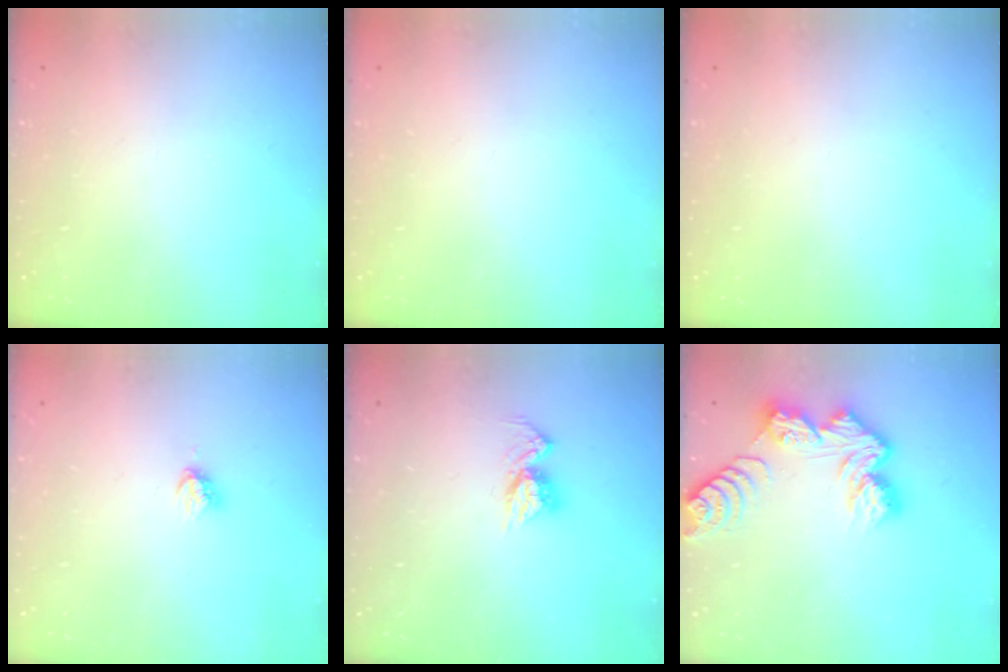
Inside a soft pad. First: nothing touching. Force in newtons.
{"total": 0.0}
{"total": 0.0}
{"total": 3.8, "press": 3.8, "slide": 0.4}
{"total": 8.1, "press": 8.1, "slide": 0.8}
{"total": 10.8, "press": 10.7, "slide": 1.1}